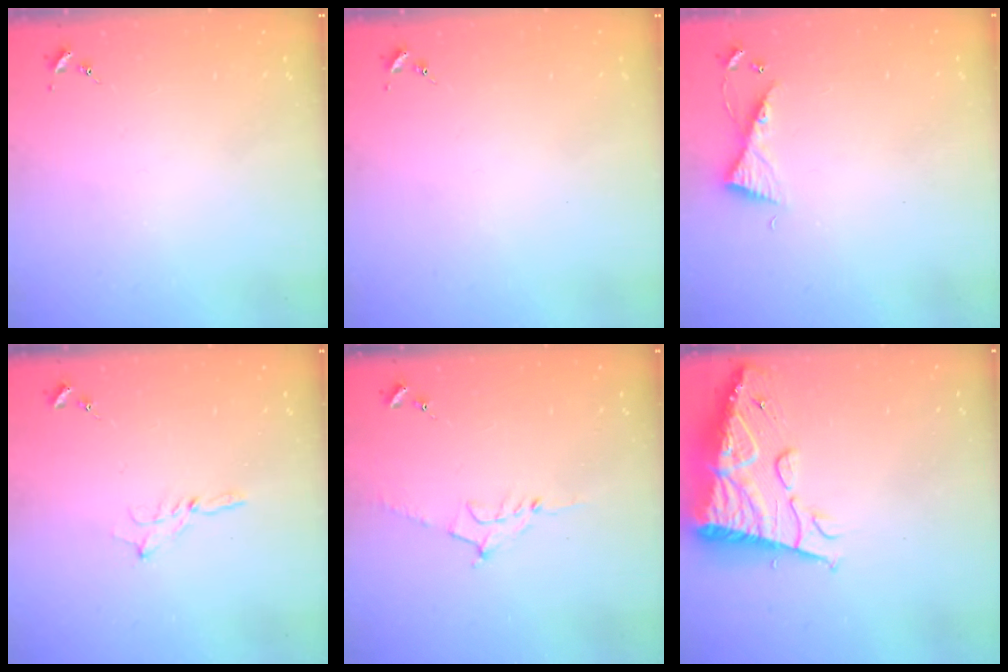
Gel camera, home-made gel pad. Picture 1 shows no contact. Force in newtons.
{"total": 0.0}
{"total": 6.2, "press": 6.2, "slide": 0.6}
{"total": 2.5, "press": 2.5, "slide": 0.2}
{"total": 7.9, "press": 7.9, "slide": 1.0}
{"total": 16.3, "press": 16.3, "slide": 1.7}